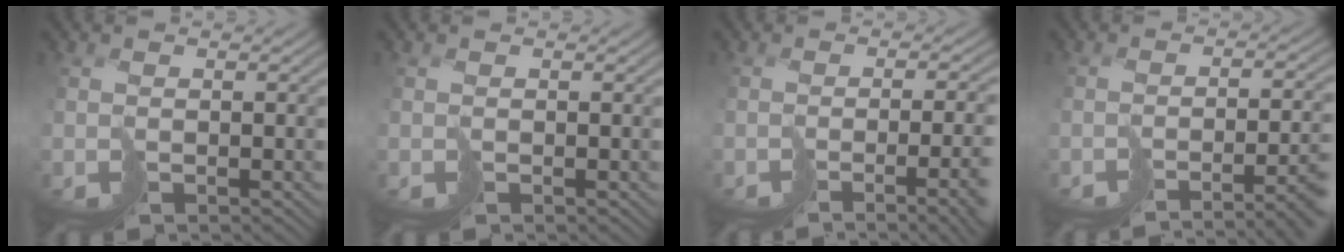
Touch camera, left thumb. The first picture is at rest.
{"total": 0.0}
{"total": 7.5, "force": [-2.9, 1.8, 6.7], "torque": [-0.067, -0.025, -0.023]}
{"total": 7.5, "force": [-5.4, 0.9, 5.1], "torque": [-0.053, -0.011, -0.069]}